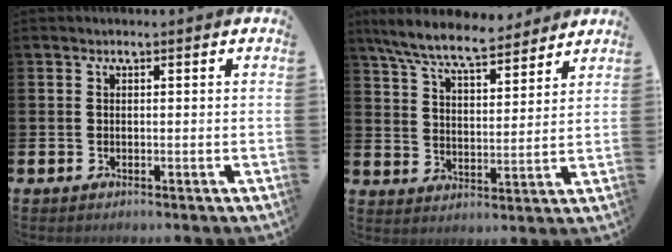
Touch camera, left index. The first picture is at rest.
{"total": 8.4, "force": [7.6, 1.4, 3.1], "torque": [-0.087, -0.038, 0.136]}